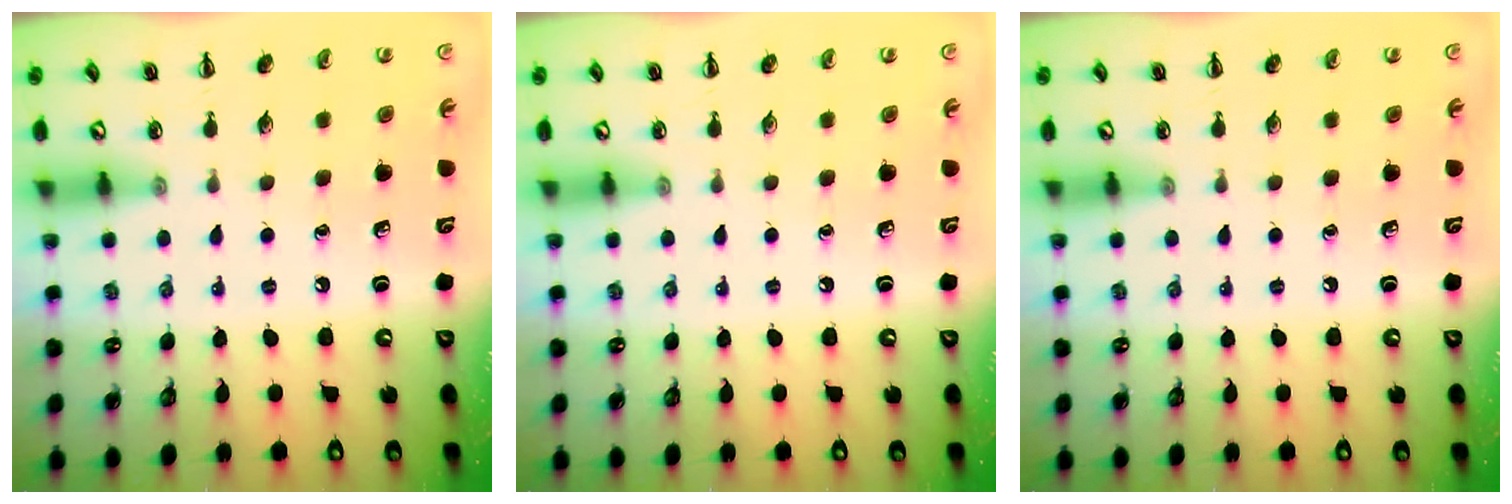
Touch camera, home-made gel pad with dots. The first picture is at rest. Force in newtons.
{"total": 0.0}
{"total": 0.0}